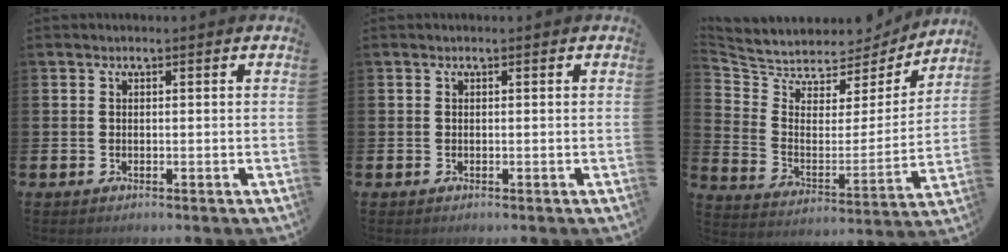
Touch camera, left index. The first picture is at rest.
{"total": 0.0}
{"total": 6.4, "force": [6.0, 2.4, 0.0], "torque": [-0.044, -0.056, 0.101]}